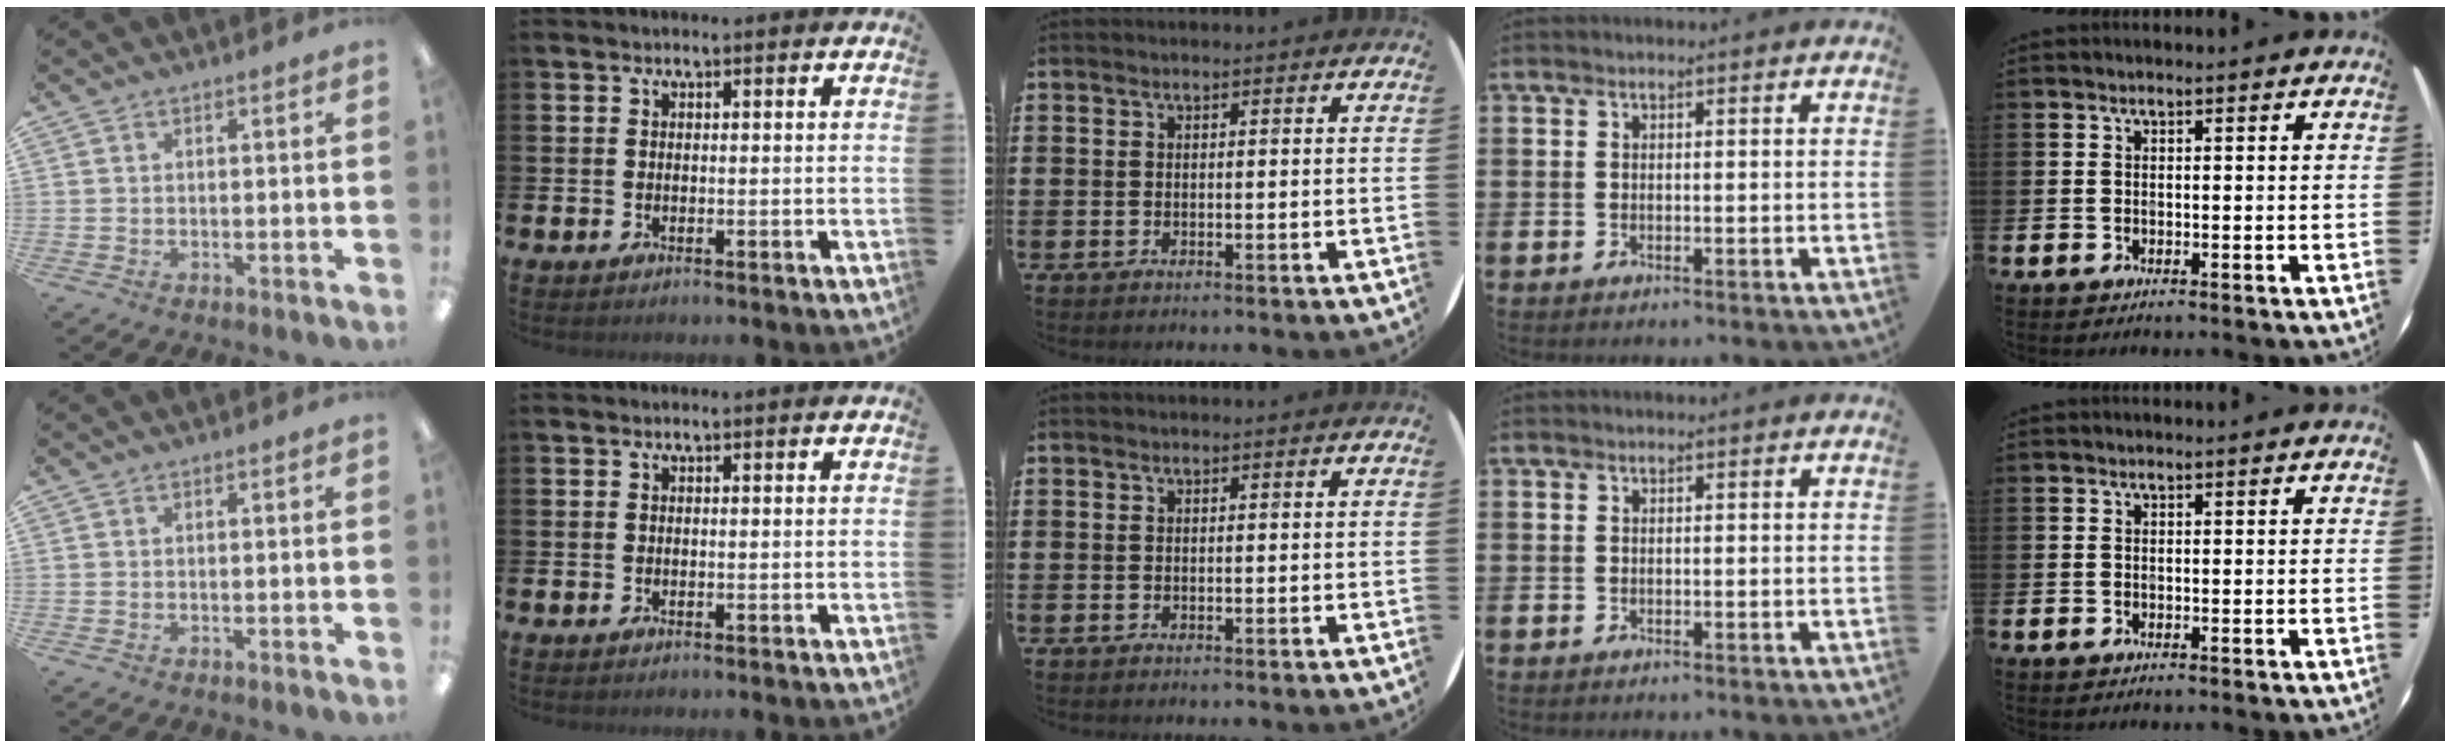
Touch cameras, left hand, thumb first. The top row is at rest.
{}